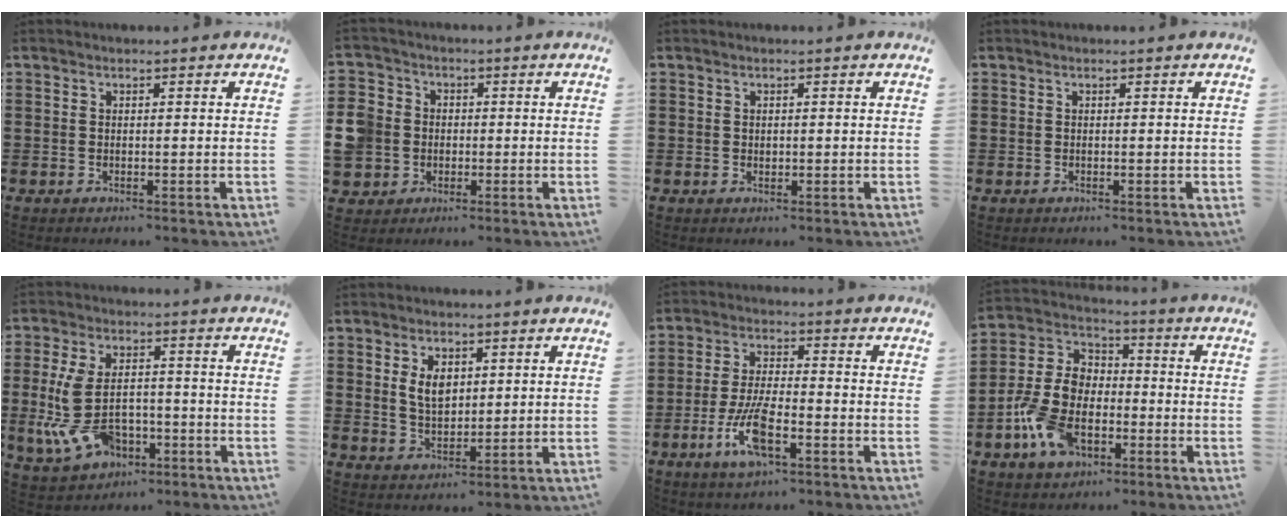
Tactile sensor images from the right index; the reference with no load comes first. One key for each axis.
{"total": 6.6, "fx": -1.2, "fy": 6.1, "fz": 2.3, "tx": -0.095, "ty": 0.007, "tz": -0.030}
{"total": 0.6, "fx": 0.2, "fy": 0.5, "fz": 0.1, "tx": -0.004, "ty": 0.004, "tz": 0.005}
{"total": 0.0}
{"total": 9.8, "fx": -2.1, "fy": 5.8, "fz": 7.6, "tx": -0.196, "ty": -0.002, "tz": -0.044}
{"total": 4.9, "fx": 1.5, "fy": 3.1, "fz": 3.5, "tx": -0.070, "ty": 0.008, "tz": 0.024}
{"total": 8.5, "fx": -3.6, "fy": 2.6, "fz": 7.3, "tx": -0.163, "ty": -0.011, "tz": -0.069}
{"total": 9.8, "fx": -3.2, "fy": 6.7, "fz": 6.4, "tx": -0.171, "ty": 0.006, "tz": -0.066}